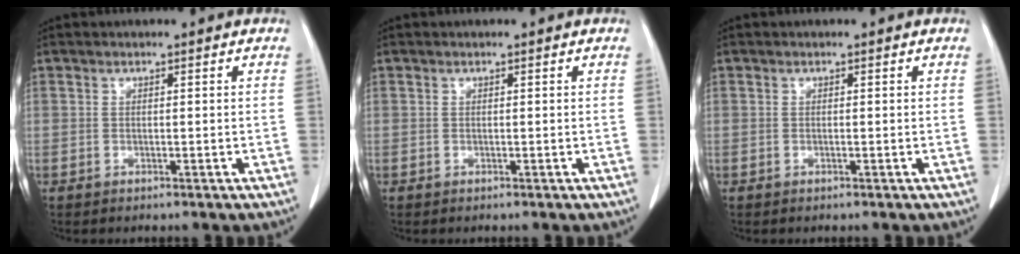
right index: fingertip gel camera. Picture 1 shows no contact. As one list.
[{"total": 0.0}, {"total": 0.0}]